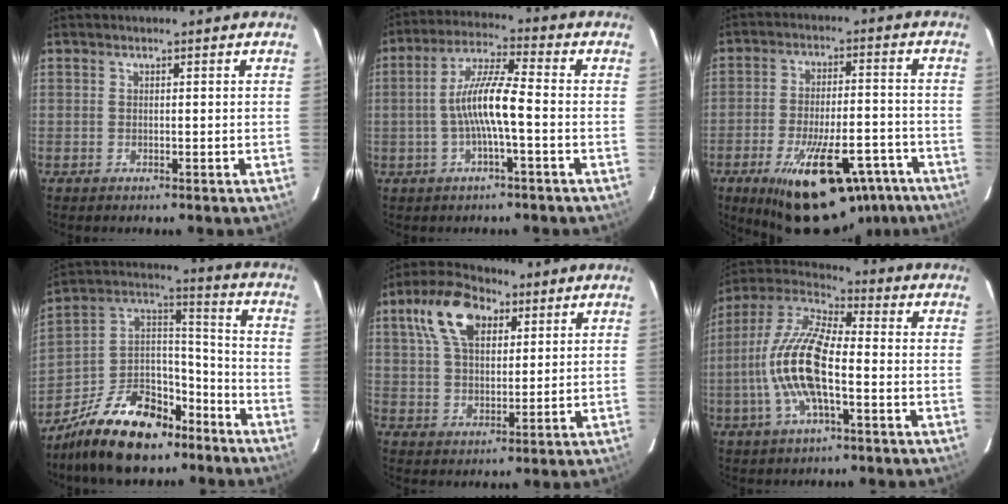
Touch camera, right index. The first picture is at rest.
{"total": 9.0, "force": [-1.8, 0.8, 8.8], "torque": [-0.178, 0.012, -0.035]}
{"total": 21.5, "force": [-13.8, 8.5, 14.0], "torque": [-0.231, -0.015, -0.191]}
{"total": 19.7, "force": [-13.2, 10.6, 10.1], "torque": [-0.209, 0.055, -0.208]}
{"total": 12.9, "force": [6.1, 7.1, 8.8], "torque": [-0.171, 0.037, 0.108]}
{"total": 15.7, "force": [-3.2, 5.3, 14.4], "torque": [-0.292, 0.000, -0.070]}